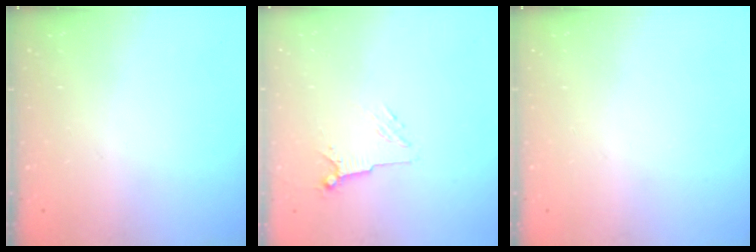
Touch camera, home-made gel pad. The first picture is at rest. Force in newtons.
{"total": 4.1, "press": 4.0, "slide": 0.5}
{"total": 0.0}